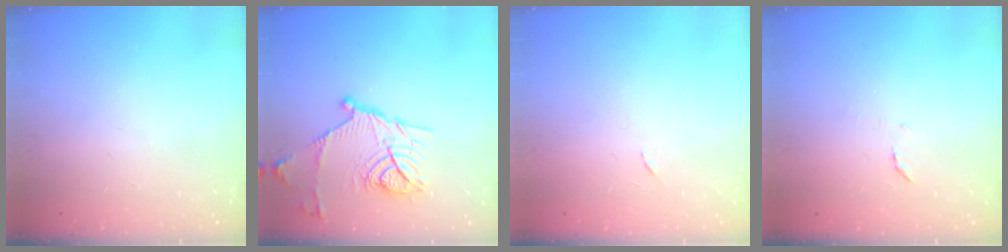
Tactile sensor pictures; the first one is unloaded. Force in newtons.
{"total": 15.9, "press": 15.9, "slide": 0.3}
{"total": 3.5, "press": 3.3, "slide": 1.2}
{"total": 6.3, "press": 6.2, "slide": 0.6}